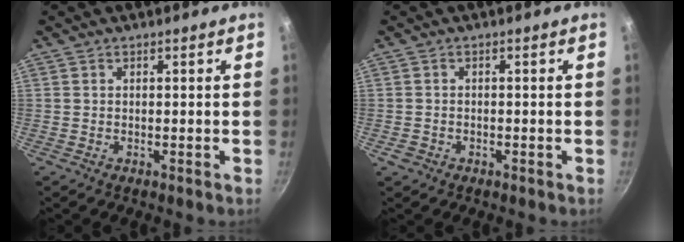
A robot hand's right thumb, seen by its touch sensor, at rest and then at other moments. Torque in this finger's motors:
{"motor_torque": [0.32, -0.08, -0.04, -0.51, -0.02]}